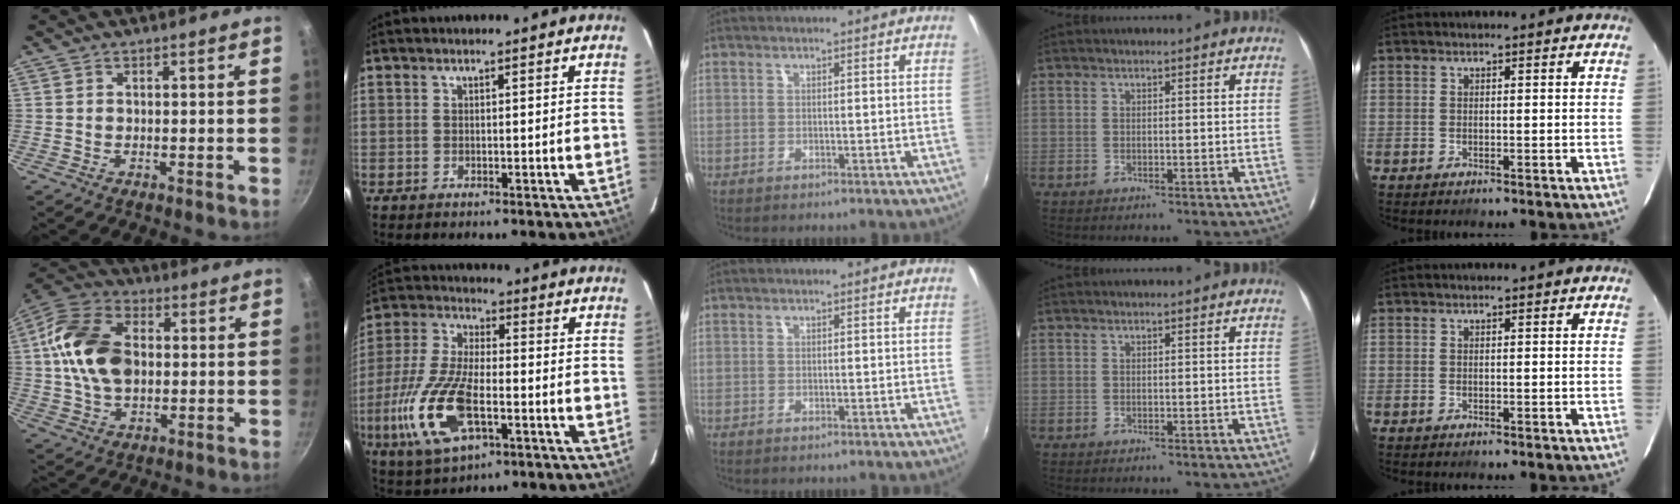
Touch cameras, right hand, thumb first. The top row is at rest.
{"thumb": {"total": 16.5, "force": [1.3, 11.1, 12.2], "torque": [-0.210, 0.020, 0.009]}, "index": {"total": 17.8, "force": [-5.9, 7.9, 14.8], "torque": [-0.334, -0.017, -0.106]}}